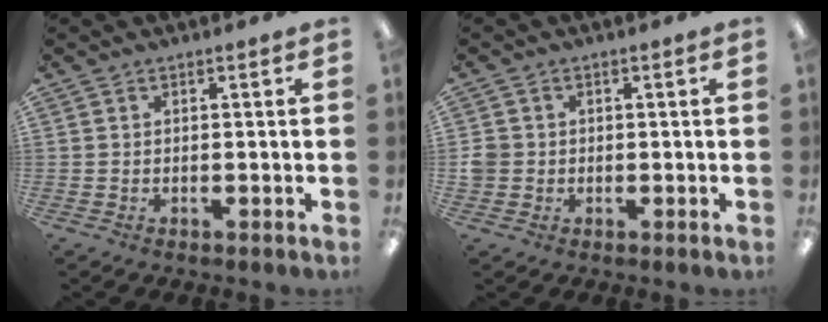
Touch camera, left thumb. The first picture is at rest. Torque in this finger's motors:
{"motor_torque": [-0.05, 0.03, 0.01, -0.04, 0.00]}